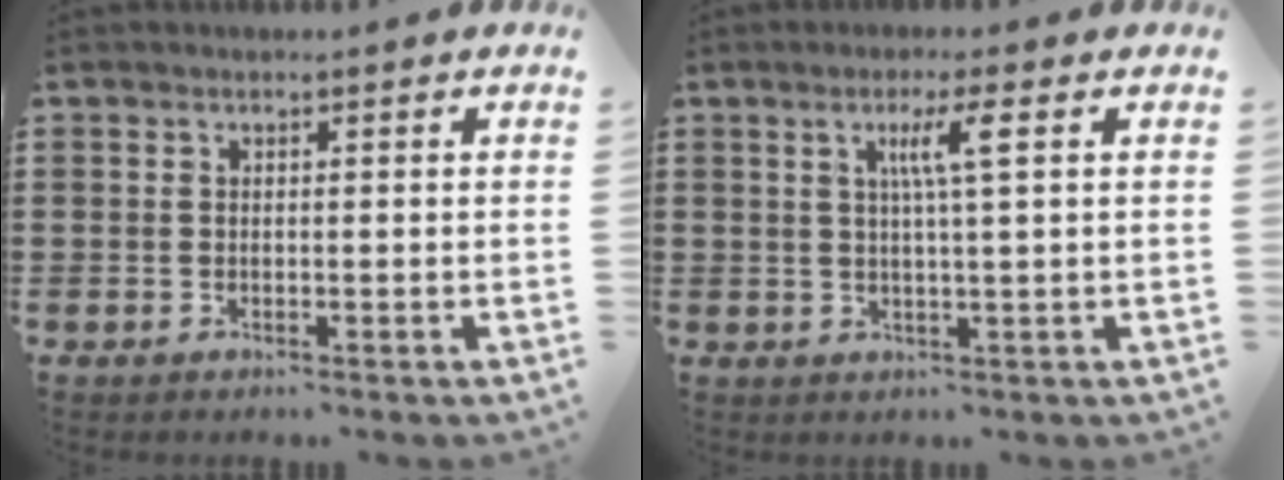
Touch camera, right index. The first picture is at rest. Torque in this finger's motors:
{"motor_torque": [0.85, 0.04, 0.40, 0.09]}